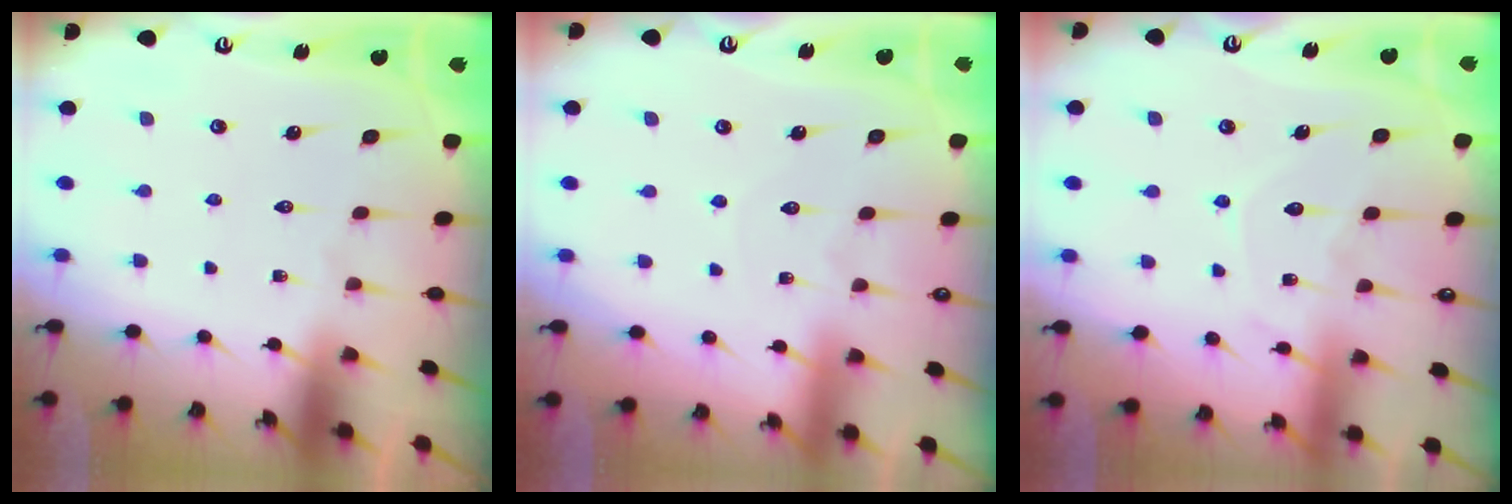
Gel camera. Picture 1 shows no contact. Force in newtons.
{"total": 3.0, "press": 3.0, "slide": 0.2}
{"total": 7.6, "press": 7.5, "slide": 0.8}